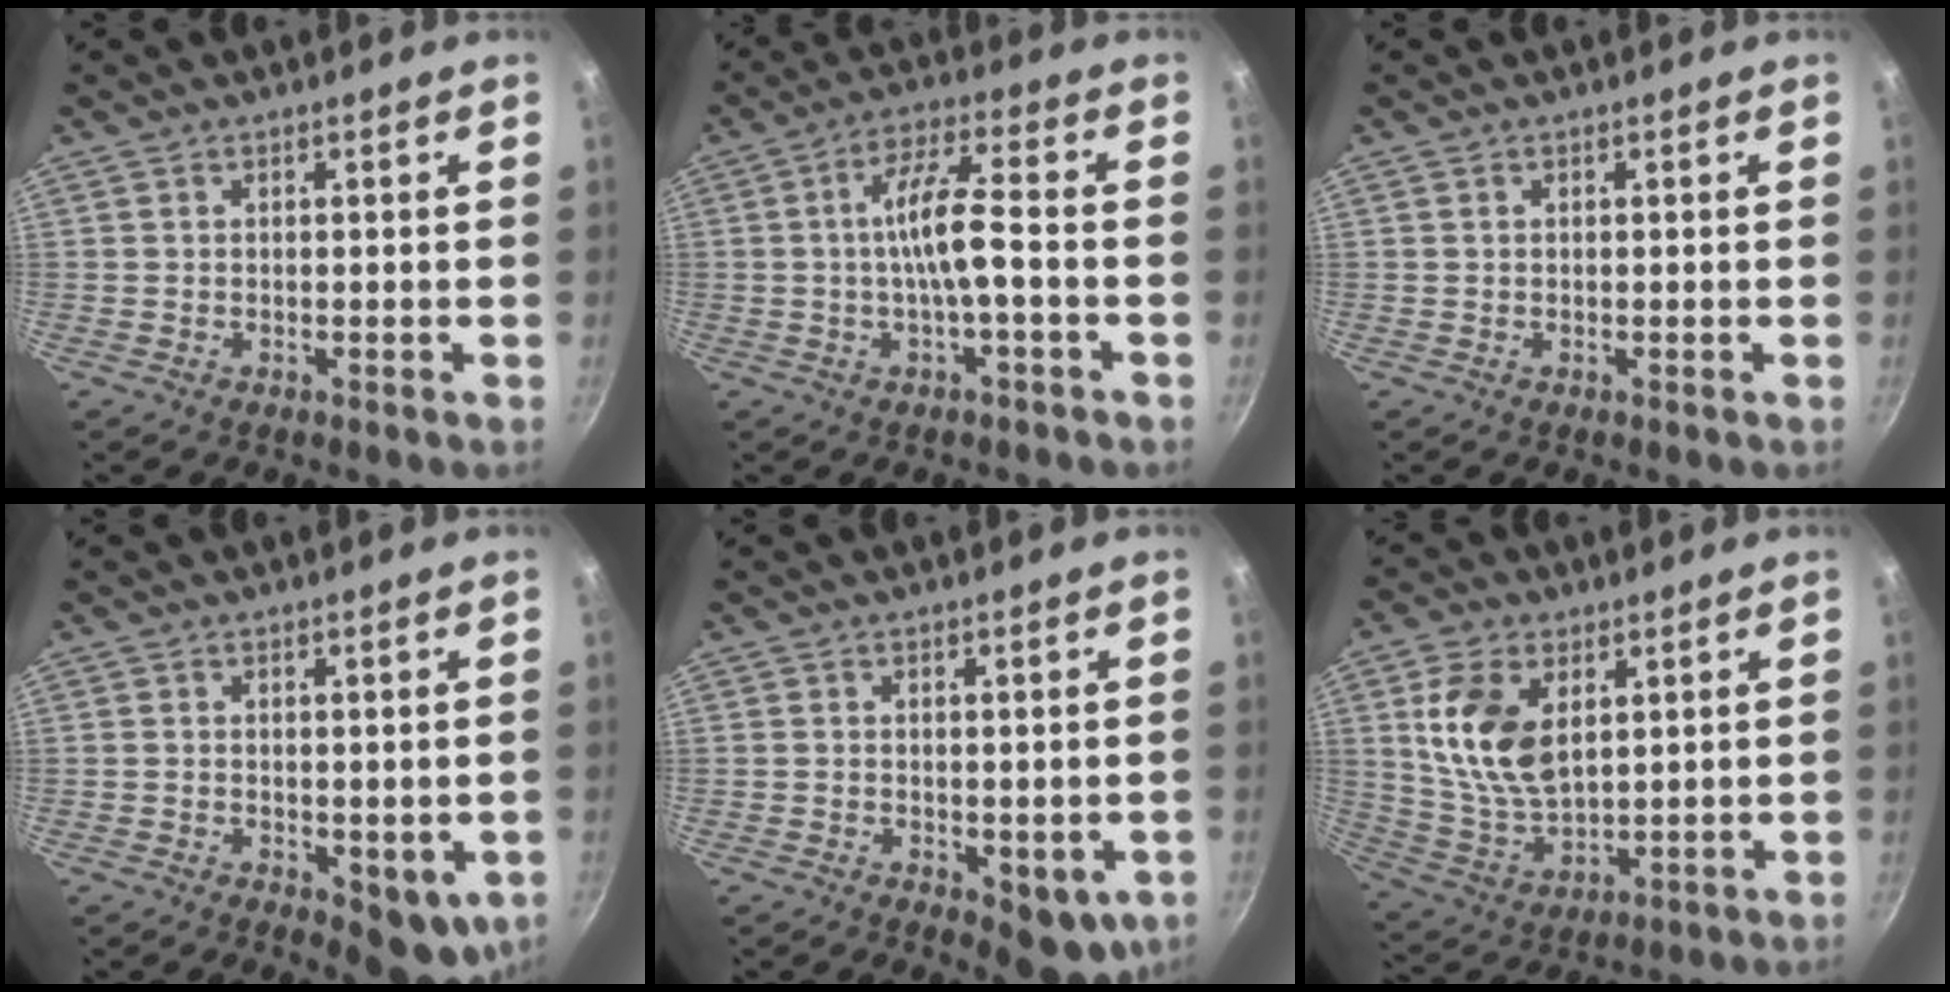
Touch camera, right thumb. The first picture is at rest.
{"total": 8.2, "force": [-1.5, 1.6, 7.9], "torque": [-0.146, 0.030, -0.032]}
{"total": 0.5, "force": [0.2, 0.4, 0.3], "torque": [-0.005, 0.001, 0.004]}
{"total": 6.3, "force": [-1.0, 3.2, 5.3], "torque": [-0.055, -0.006, -0.004]}
{"total": 6.8, "force": [-1.4, 3.6, 5.6], "torque": [-0.059, -0.005, -0.008]}
{"total": 13.6, "force": [4.0, 8.2, 10.1], "torque": [-0.182, -0.021, 0.088]}